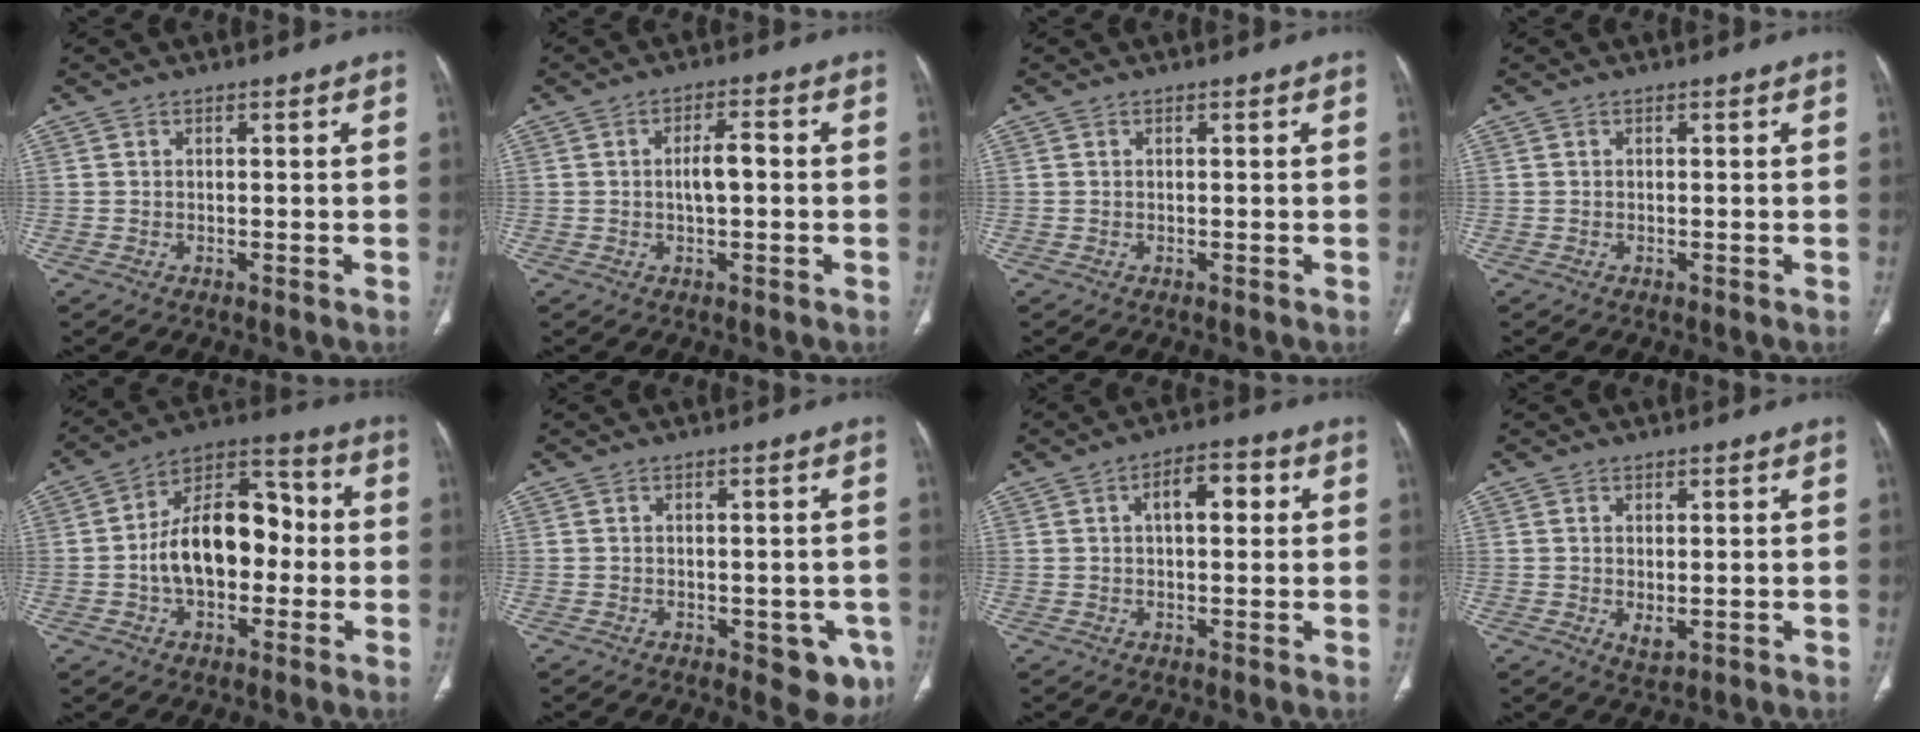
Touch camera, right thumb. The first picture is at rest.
{"total": 4.3, "force": [-0.1, 1.8, 4.0], "torque": [-0.071, 0.011, -0.005]}
{"total": 0.0}
{"total": 0.0}
{"total": 16.6, "force": [-1.4, 10.4, 12.9], "torque": [-0.186, 0.045, -0.029]}
{"total": 6.3, "force": [-2.3, 3.5, 4.8], "torque": [-0.024, -0.002, -0.021]}
{"total": 6.7, "force": [1.6, 3.3, 5.6], "torque": [-0.070, 0.012, 0.021]}
{"total": 2.7, "force": [-0.2, 1.4, 2.3], "torque": [-0.036, -0.009, 0.006]}